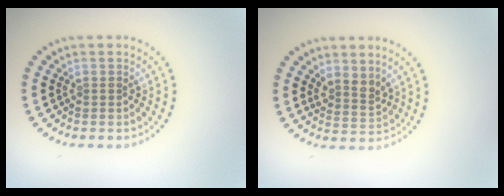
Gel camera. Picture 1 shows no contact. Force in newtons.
{"total": 2.2, "press": 1.7, "slide": 1.4}